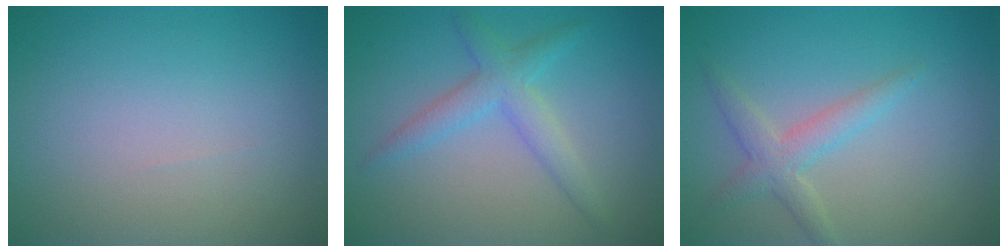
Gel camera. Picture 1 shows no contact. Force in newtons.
{"total": 3.0, "press": 3.0, "slide": 0.1}
{"total": 2.5, "press": 2.5, "slide": 0.1}